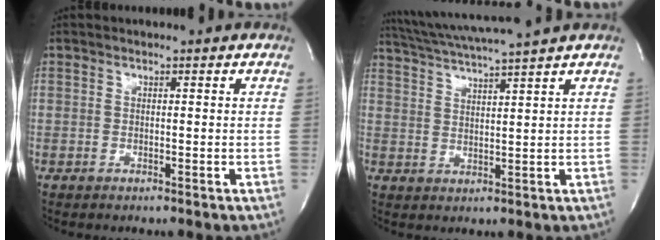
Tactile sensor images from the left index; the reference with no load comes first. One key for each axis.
{"total": 9.9, "fx": 8.7, "fy": -2.2, "fz": 4.1, "tx": -0.080, "ty": 0.005, "tz": 0.142}